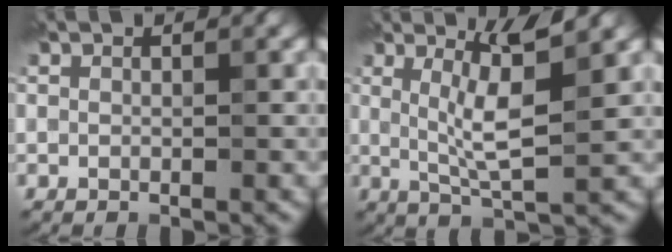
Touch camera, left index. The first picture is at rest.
{"total": 4.0, "force": [1.4, 0.0, 3.8], "torque": [-0.080, -0.006, 0.030]}